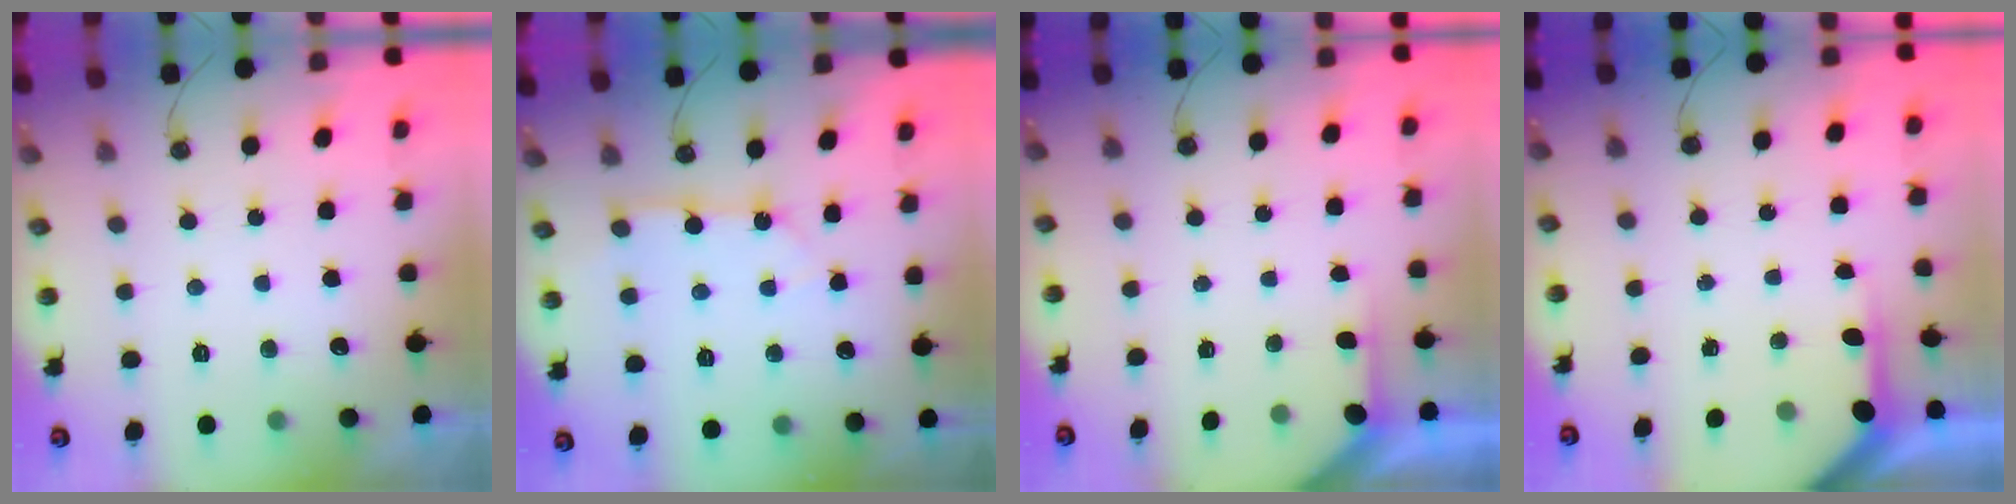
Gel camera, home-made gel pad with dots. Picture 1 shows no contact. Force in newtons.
{"total": 2.6, "press": 2.6, "slide": 0.4}
{"total": 2.3, "press": 2.3, "slide": 0.3}
{"total": 5.1, "press": 5.1, "slide": 0.1}